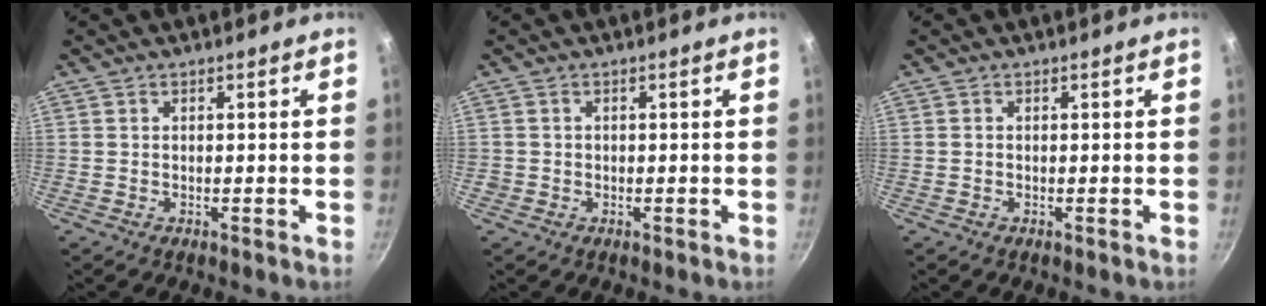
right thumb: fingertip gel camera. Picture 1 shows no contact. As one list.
[{"total": 1.0, "force": [-0.2, 1.0, 0.1], "torque": [0.000, 0.002, -0.004]}, {"total": 0.0}]